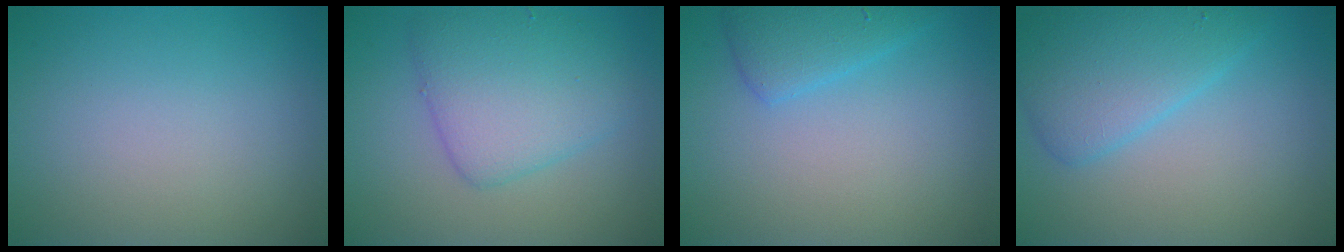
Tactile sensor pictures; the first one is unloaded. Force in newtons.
{"total": 5.2, "press": 5.2, "slide": 0.1}
{"total": 2.5, "press": 2.5, "slide": 0.2}
{"total": 4.7, "press": 4.7, "slide": 0.2}